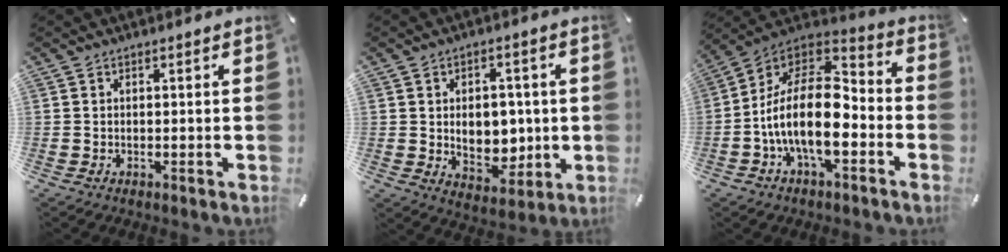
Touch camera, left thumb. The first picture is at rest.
{"total": 10.1, "force": [0.1, 7.2, 7.1], "torque": [-0.081, -0.002, 0.000]}
{"total": 19.1, "force": [-5.2, 10.0, 15.4], "torque": [-0.311, 0.006, -0.091]}